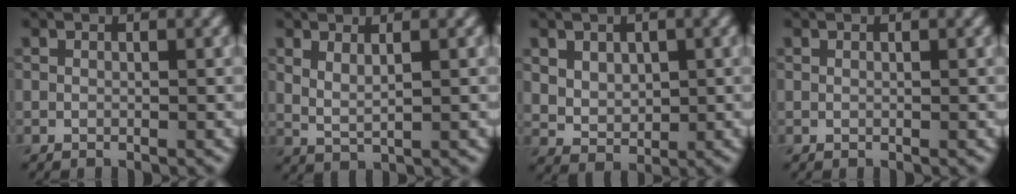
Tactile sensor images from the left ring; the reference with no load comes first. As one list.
[{"total": 1.8, "force": [1.1, 0.5, 1.3], "torque": [-0.026, -0.008, 0.024]}, {"total": 3.4, "force": [1.1, 2.5, 2.0], "torque": [-0.041, -0.002, 0.029]}, {"total": 0.0}]